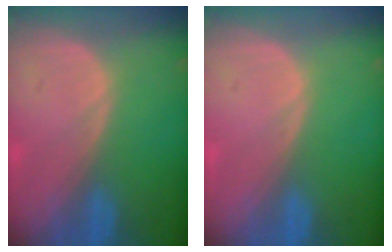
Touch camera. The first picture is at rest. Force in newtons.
{"total": 0.0}